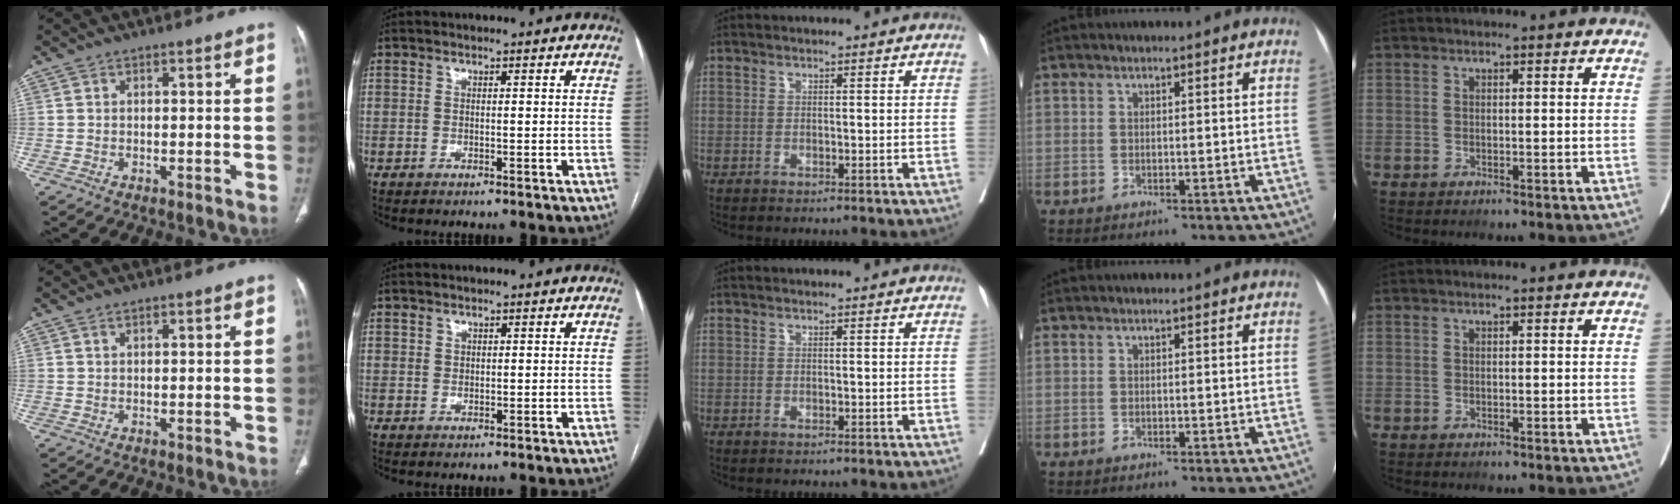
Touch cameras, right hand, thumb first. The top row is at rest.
{"thumb": {"total": 0.5, "force": [0.4, 0.2, 0.3], "torque": [-0.008, -0.001, 0.008]}, "index": {"total": 0.7, "force": [0.4, 0.6, 0.1], "torque": [0.006, -0.001, 0.004]}}